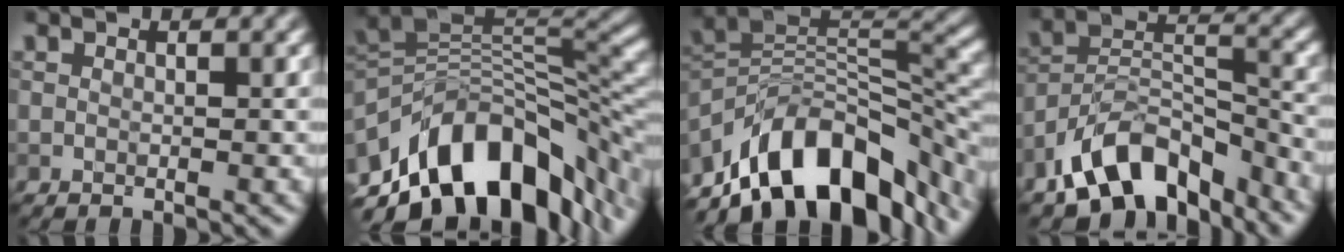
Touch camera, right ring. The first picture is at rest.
{"total": 13.3, "force": [-5.6, 6.8, 10.1], "torque": [-0.153, 0.018, -0.099]}
{"total": 13.1, "force": [-7.4, 5.9, 9.1], "torque": [-0.149, 0.030, -0.138]}
{"total": 9.9, "force": [-7.1, 4.8, 4.9], "torque": [-0.070, 0.006, -0.138]}